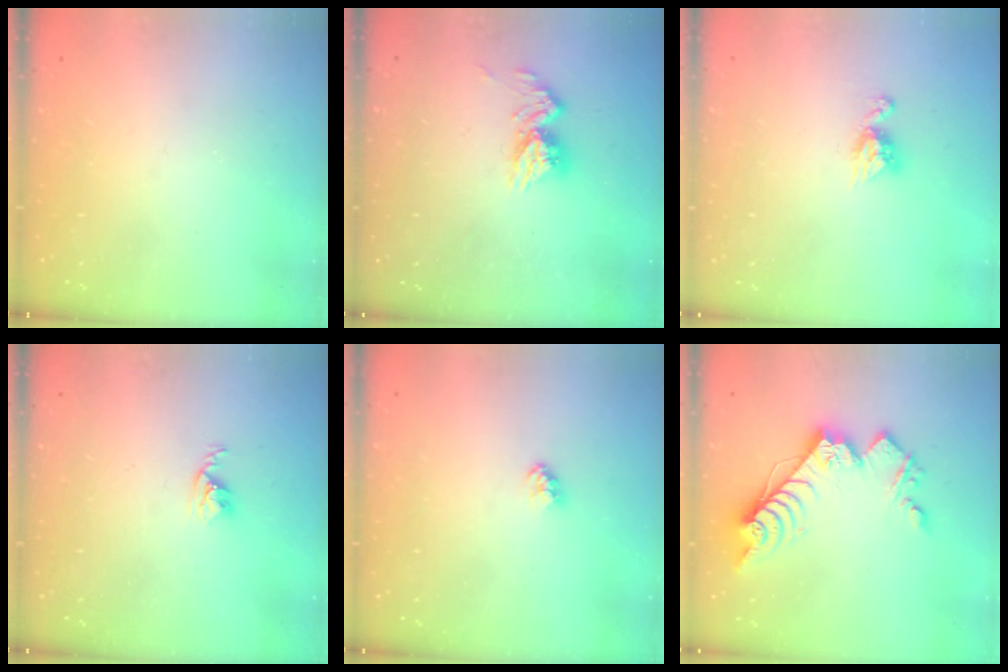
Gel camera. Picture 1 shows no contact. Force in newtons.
{"total": 10.7, "press": 10.7, "slide": 1.0}
{"total": 7.9, "press": 7.9, "slide": 0.6}
{"total": 2.9, "press": 2.9, "slide": 0.4}
{"total": 2.4, "press": 2.4, "slide": 0.1}
{"total": 16.7, "press": 16.7, "slide": 0.3}